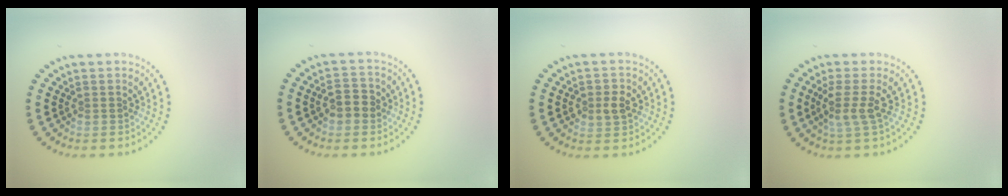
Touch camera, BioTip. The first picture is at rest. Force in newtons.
{"total": 2.4, "press": 2.4, "slide": 0.2}
{"total": 2.0, "press": 2.0, "slide": 0.2}
{"total": 2.5, "press": 2.0, "slide": 1.6}